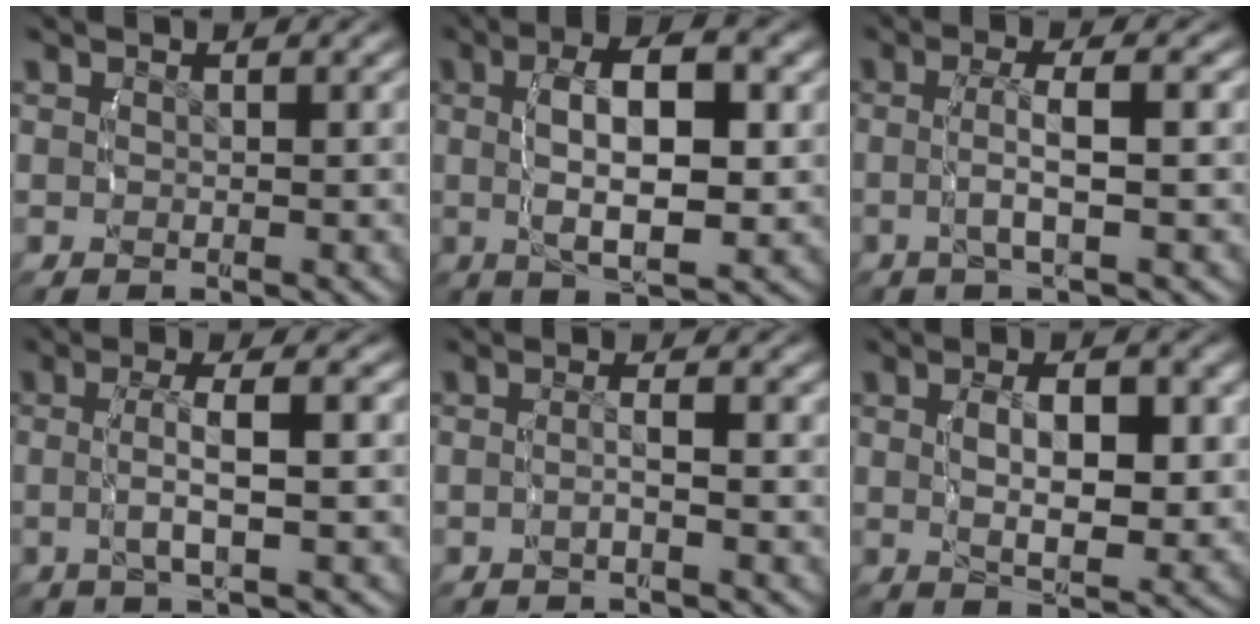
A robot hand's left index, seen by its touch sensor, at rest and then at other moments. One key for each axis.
{"total": 8.0, "fx": 0.2, "fy": 3.3, "fz": 7.2, "tx": -0.117, "ty": 0.007, "tz": -0.001}
{"total": 3.1, "fx": -0.3, "fy": 0.4, "fz": 3.0, "tx": -0.057, "ty": 0.010, "tz": -0.013}
{"total": 3.4, "fx": -0.2, "fy": 0.6, "fz": 3.3, "tx": -0.063, "ty": 0.010, "tz": -0.011}
{"total": 1.4, "fx": -0.7, "fy": 0.1, "fz": 1.3, "tx": -0.026, "ty": 0.005, "tz": -0.017}
{"total": 5.7, "fx": 0.2, "fy": 2.5, "fz": 5.1, "tx": -0.074, "ty": -0.004, "tz": 0.003}